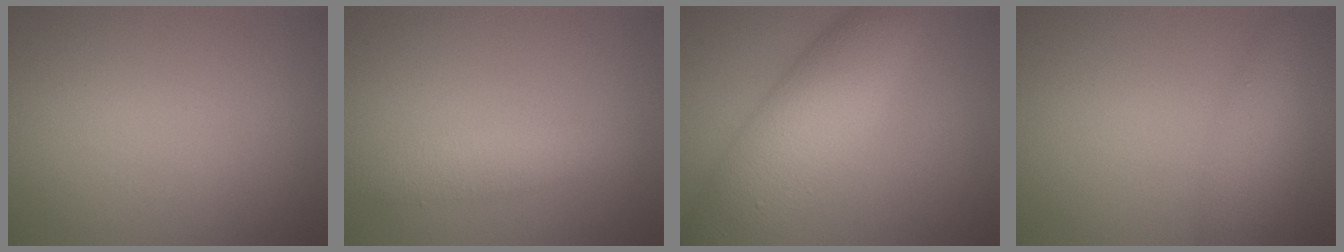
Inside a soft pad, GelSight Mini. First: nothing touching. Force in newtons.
{"total": 2.9, "press": 2.9, "slide": 0.1}
{"total": 8.1, "press": 8.1, "slide": 0.1}
{"total": 2.8, "press": 2.8, "slide": 0.1}